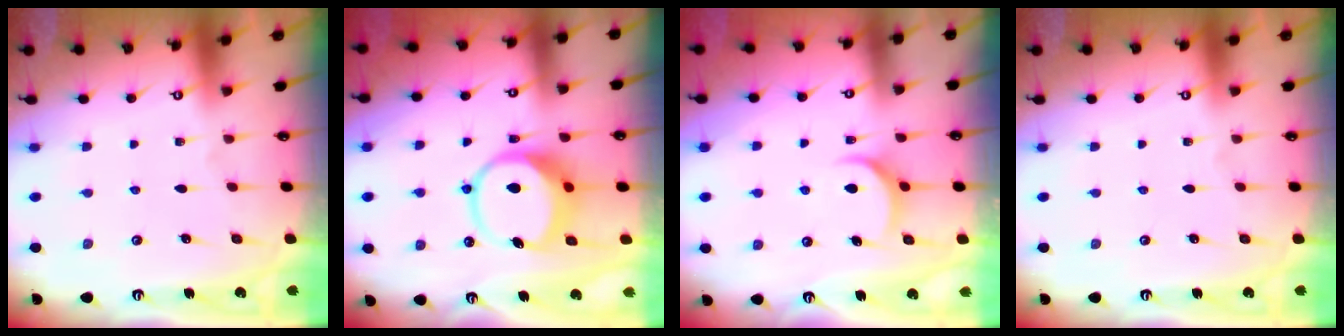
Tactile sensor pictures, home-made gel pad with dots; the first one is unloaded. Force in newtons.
{"total": 10.5, "press": 10.4, "slide": 1.6}
{"total": 6.6, "press": 6.6, "slide": 0.5}
{"total": 0.0}